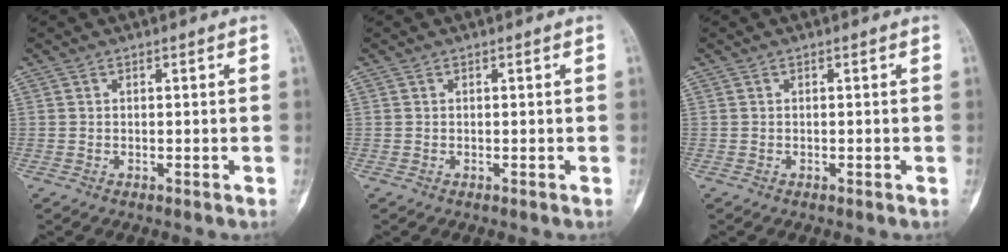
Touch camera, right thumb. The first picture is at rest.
{"total": 0.0}
{"total": 0.0}